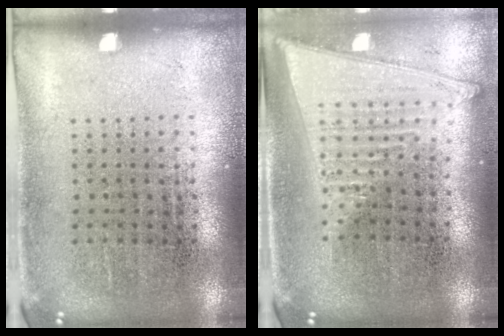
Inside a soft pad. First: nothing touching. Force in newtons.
{"total": 1.8, "press": 1.6, "slide": 0.9}